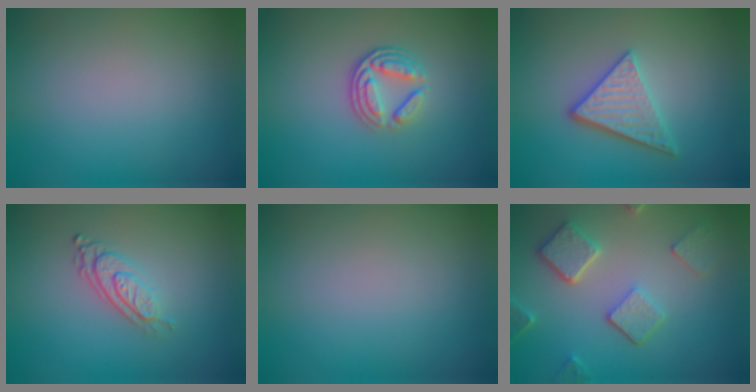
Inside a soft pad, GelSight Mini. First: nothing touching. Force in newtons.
{"total": 3.6, "press": 2.6, "slide": 2.6}
{"total": 3.3, "press": 3.0, "slide": 1.5}
{"total": 2.8, "press": 2.0, "slide": 1.9}
{"total": 0.0}
{"total": 5.0, "press": 3.9, "slide": 3.2}